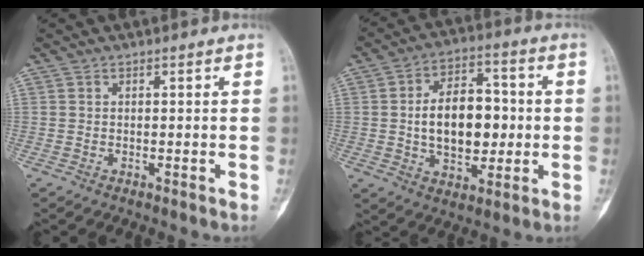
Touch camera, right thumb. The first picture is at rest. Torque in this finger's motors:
{"motor_torque": [-0.19, 0.61, 0.18, -0.12, 0.31]}